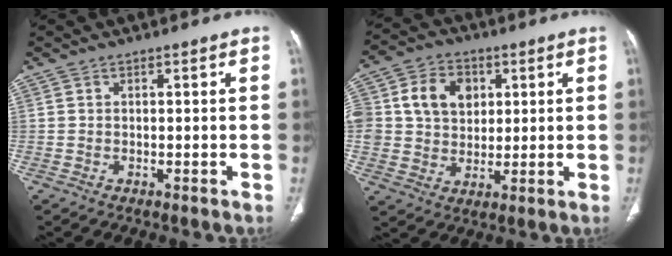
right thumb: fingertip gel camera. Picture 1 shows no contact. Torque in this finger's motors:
{"motor_torque": [0.25, 0.24, 0.64, 0.42, 0.12]}